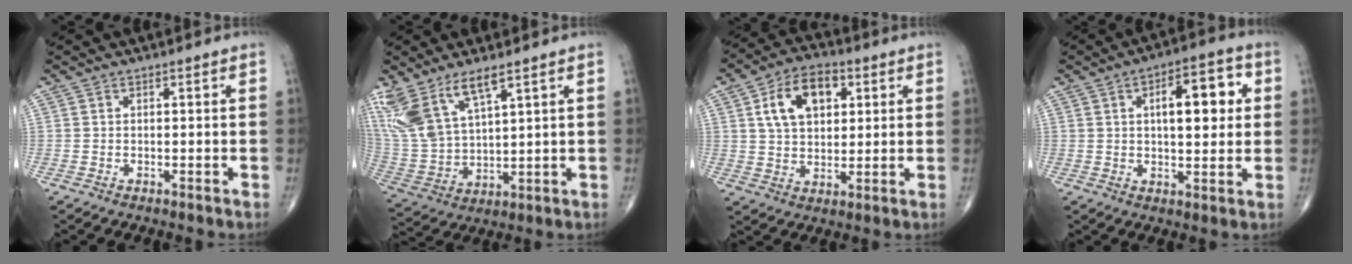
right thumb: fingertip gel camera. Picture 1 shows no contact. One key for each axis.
{"total": 13.2, "fx": 8.3, "fy": 4.7, "fz": 9.1, "tx": -0.198, "ty": -0.027, "tz": 0.185}
{"total": 11.9, "fx": 3.9, "fy": 7.4, "fz": 8.5, "tx": -0.123, "ty": 0.002, "tz": 0.063}
{"total": 11.6, "fx": 2.6, "fy": 5.0, "fz": 10.1, "tx": -0.120, "ty": 0.009, "tz": 0.035}